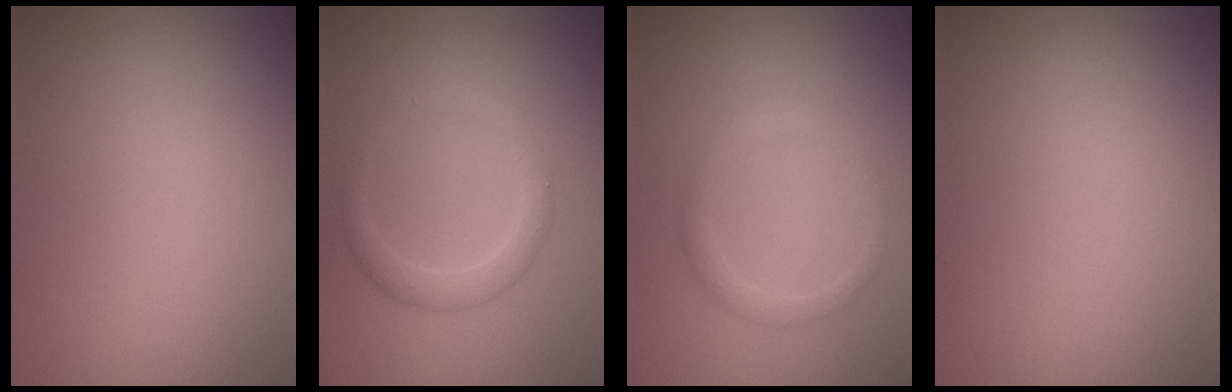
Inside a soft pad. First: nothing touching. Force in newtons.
{"total": 2.2, "press": 2.2, "slide": 0.1}
{"total": 1.4, "press": 1.4, "slide": 0.2}
{"total": 0.0}